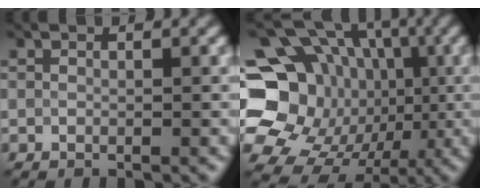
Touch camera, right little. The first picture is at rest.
{"total": 20.5, "force": [-2.1, 18.5, 8.7], "torque": [-0.168, 0.016, -0.061]}